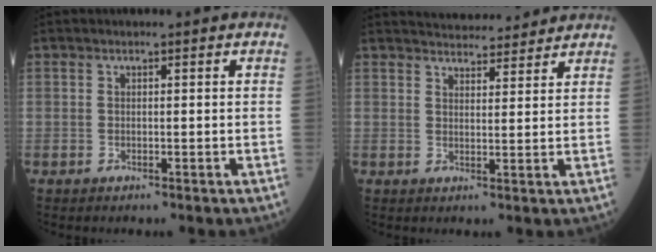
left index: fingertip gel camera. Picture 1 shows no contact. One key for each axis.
{"total": 9.4, "fx": 9.0, "fy": 1.5, "fz": 2.2, "tx": -0.032, "ty": 0.013, "tz": 0.121}